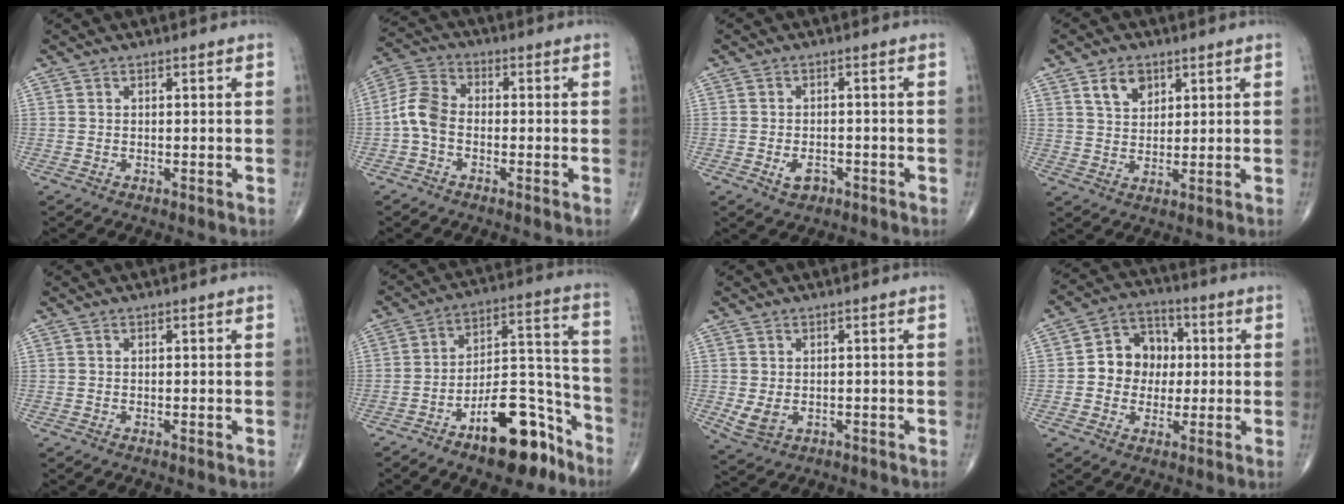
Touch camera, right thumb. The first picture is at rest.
{"total": 6.6, "force": [-1.4, 4.3, 4.8], "torque": [-0.096, 0.022, -0.042]}
{"total": 3.2, "force": [-1.5, 2.0, 1.9], "torque": [-0.026, 0.007, -0.022]}
{"total": 5.8, "force": [3.1, 3.9, 3.1], "torque": [-0.034, -0.018, 0.056]}
{"total": 0.0}
{"total": 17.3, "force": [-10.8, 7.2, 11.5], "torque": [-0.138, 0.097, -0.172]}
{"total": 3.7, "force": [-0.4, 2.6, 2.5], "torque": [-0.048, -0.006, 0.001]}
{"total": 10.1, "force": [0.3, 8.6, 5.3], "torque": [-0.042, 0.023, -0.006]}